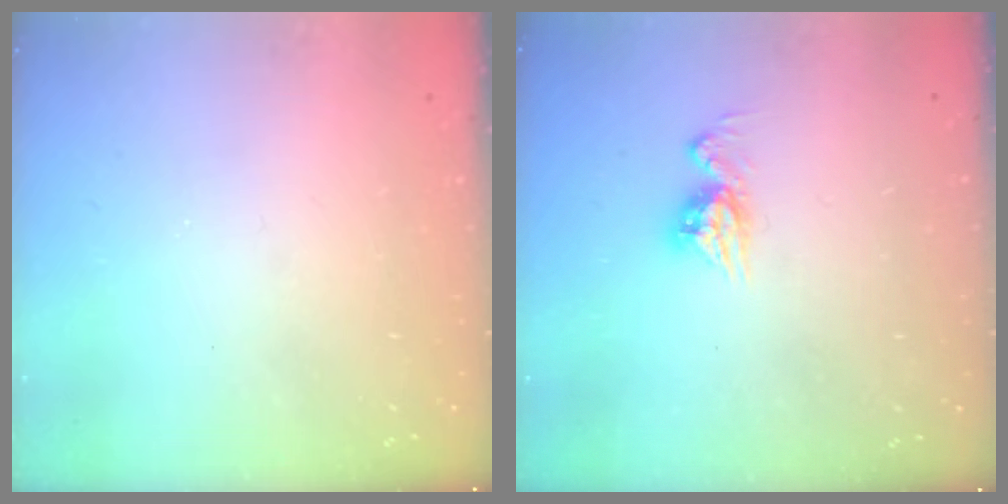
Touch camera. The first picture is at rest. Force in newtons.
{"total": 8.0, "press": 8.0, "slide": 0.7}